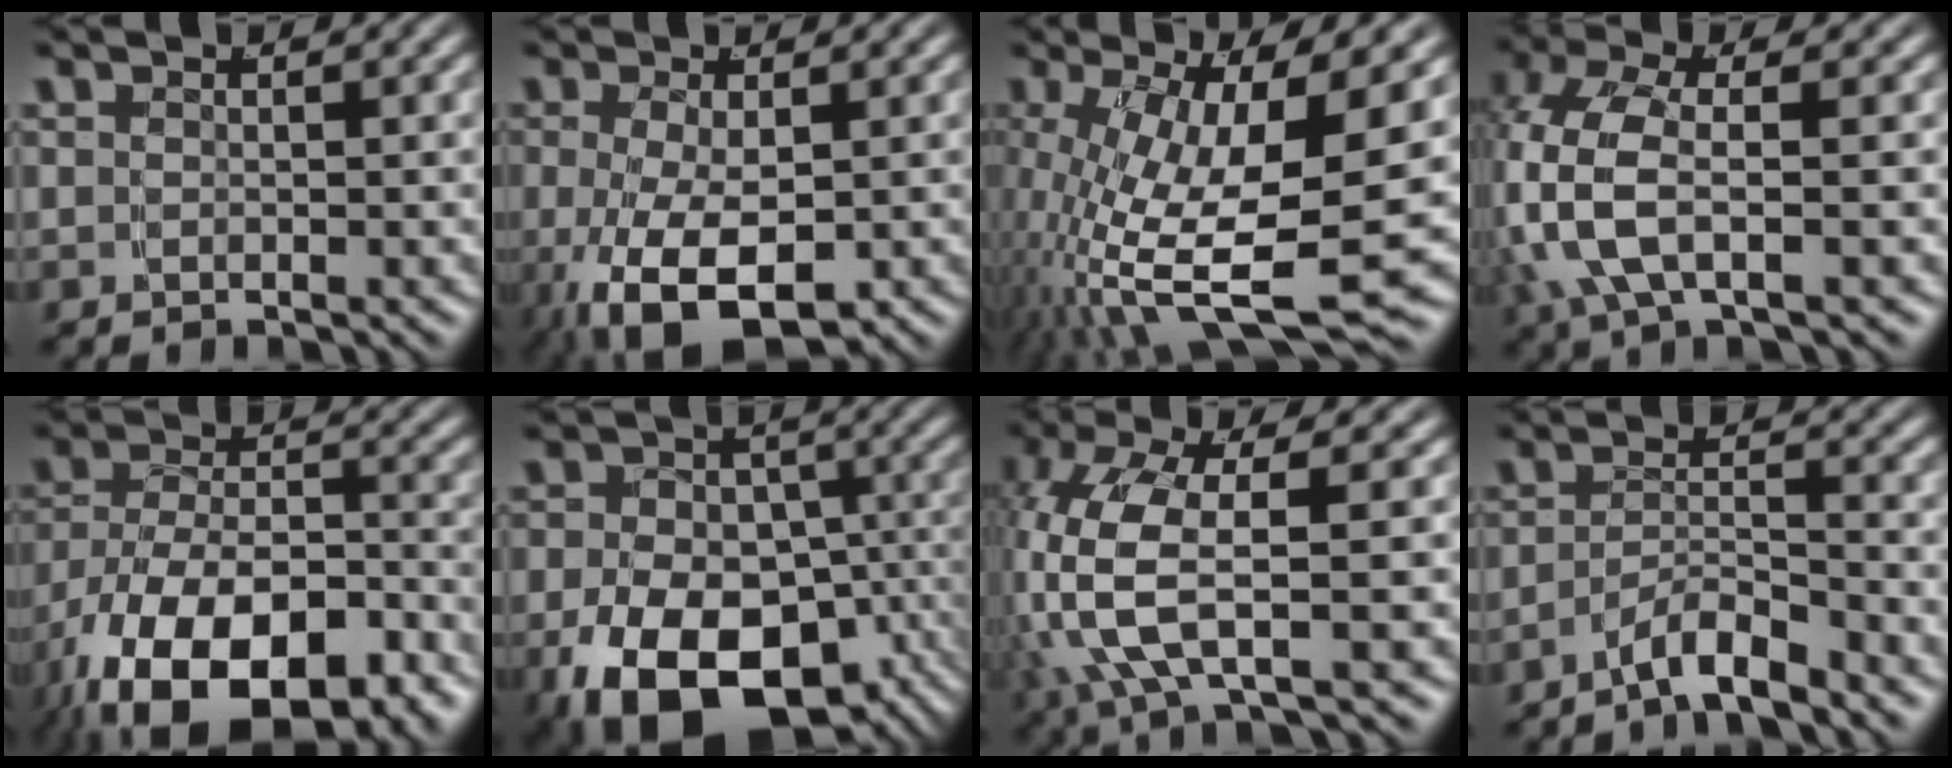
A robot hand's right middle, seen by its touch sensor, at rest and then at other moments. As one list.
[{"total": 9.1, "force": [-3.5, 5.0, 6.8], "torque": [-0.141, -0.041, -0.031]}, {"total": 13.4, "force": [-2.8, 6.7, 11.2], "torque": [-0.209, -0.046, -0.023]}, {"total": 5.6, "force": [0.1, 3.1, 4.7], "torque": [-0.126, -0.009, 0.005]}, {"total": 13.8, "force": [-5.6, 8.4, 9.4], "torque": [-0.173, -0.060, -0.058]}, {"total": 13.3, "force": [-5.6, 8.7, 8.3], "torque": [-0.138, -0.067, -0.059]}, {"total": 7.6, "force": [0.0, 3.5, 6.7], "torque": [-0.161, -0.022, 0.015]}, {"total": 3.8, "force": [-3.3, 1.0, 1.7], "torque": [-0.016, 0.003, -0.061]}]